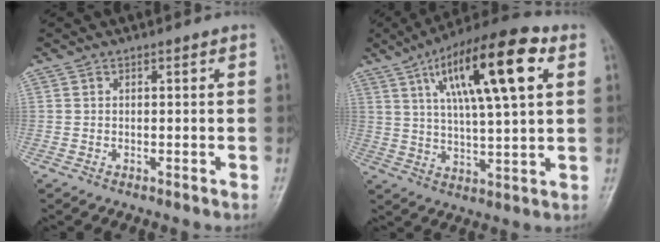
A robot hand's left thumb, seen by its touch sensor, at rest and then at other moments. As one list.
[{"total": 19.5, "force": [7.4, 5.5, 17.1], "torque": [-0.270, -0.002, 0.117]}]